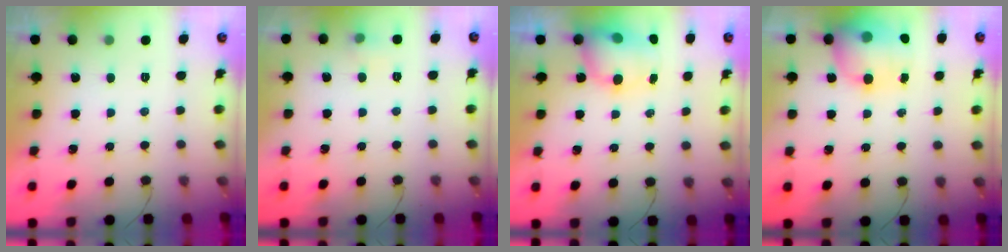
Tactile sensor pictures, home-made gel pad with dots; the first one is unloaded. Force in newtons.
{"total": 4.8, "press": 4.6, "slide": 1.5}
{"total": 8.5, "press": 8.4, "slide": 1.2}
{"total": 13.2, "press": 12.8, "slide": 3.4}